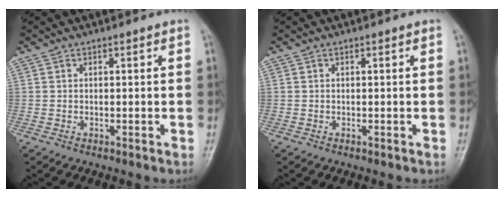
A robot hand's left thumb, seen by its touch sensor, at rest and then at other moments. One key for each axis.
{"total": 0.0}